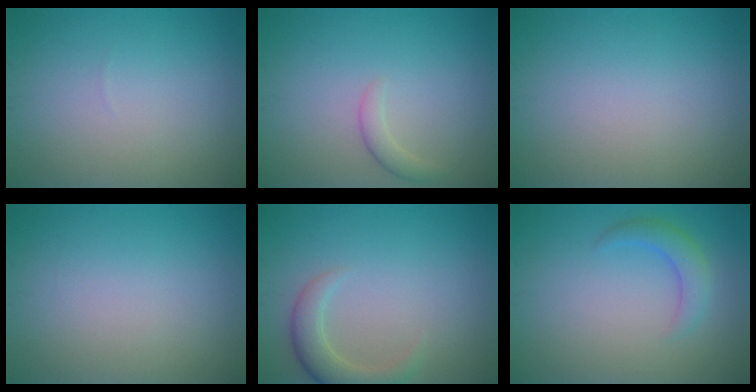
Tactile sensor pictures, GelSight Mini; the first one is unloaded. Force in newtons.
{"total": 1.4, "press": 1.4, "slide": 0.1}
{"total": 0.0}
{"total": 0.0}
{"total": 3.2, "press": 3.2, "slide": 0.3}
{"total": 2.5, "press": 2.5, "slide": 0.2}